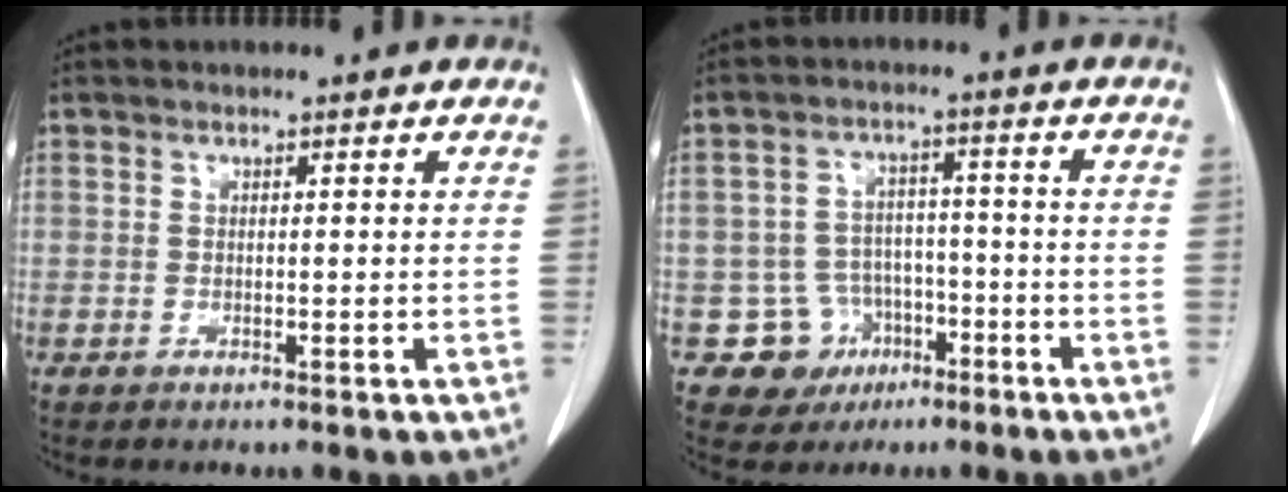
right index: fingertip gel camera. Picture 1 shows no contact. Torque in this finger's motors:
{"motor_torque": [-0.20, 0.01, -0.27, -0.08]}